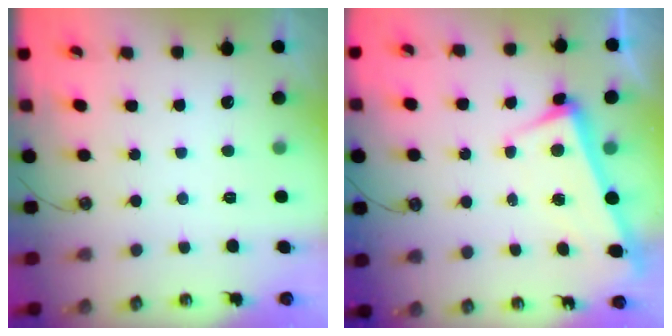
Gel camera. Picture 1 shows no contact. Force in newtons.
{"total": 3.3, "press": 3.1, "slide": 1.1}